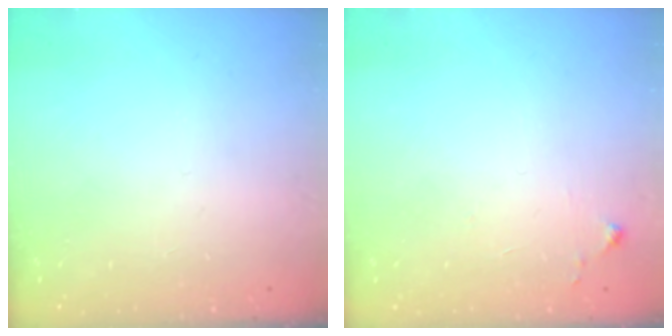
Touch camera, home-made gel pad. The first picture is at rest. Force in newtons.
{"total": 4.7, "press": 4.7, "slide": 0.6}